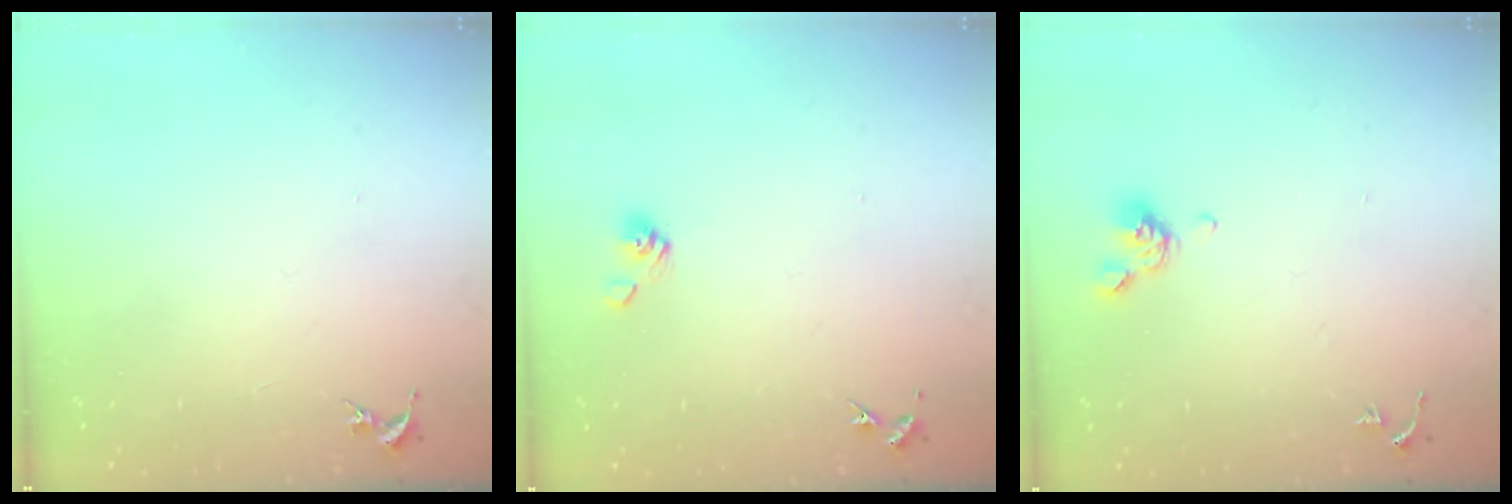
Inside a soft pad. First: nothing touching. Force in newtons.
{"total": 5.8, "press": 5.3, "slide": 2.3}
{"total": 5.2, "press": 5.1, "slide": 1.1}